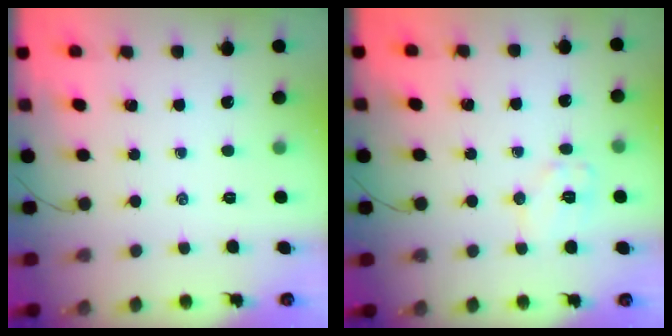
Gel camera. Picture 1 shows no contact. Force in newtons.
{"total": 7.6, "press": 7.6, "slide": 0.6}